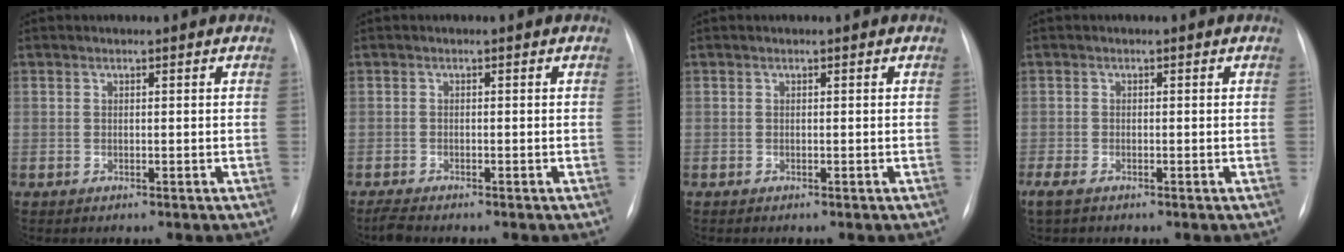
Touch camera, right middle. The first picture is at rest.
{"total": 1.6, "force": [-1.5, 0.0, 0.6], "torque": [-0.020, -0.008, -0.028]}
{"total": 0.0}
{"total": 2.8, "force": [-2.0, 1.1, 1.7], "torque": [-0.042, -0.010, -0.031]}